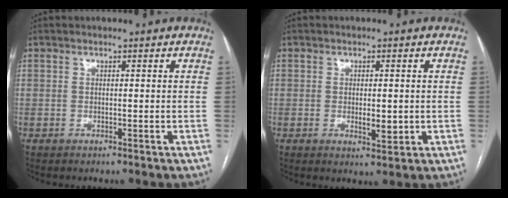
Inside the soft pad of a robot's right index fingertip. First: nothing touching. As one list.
[{"total": 3.1, "force": [-0.4, 1.1, 2.9], "torque": [-0.049, -0.006, -0.002]}]